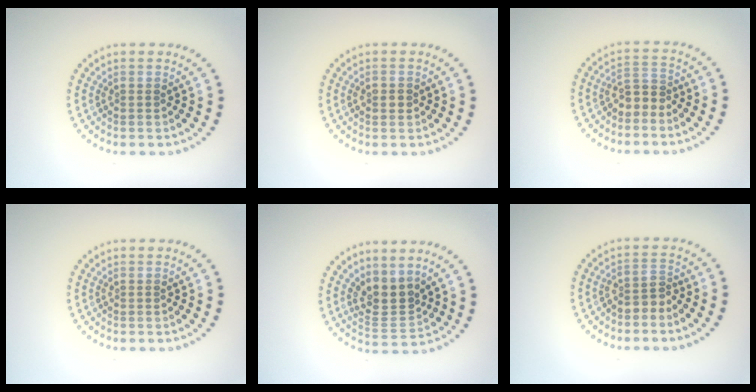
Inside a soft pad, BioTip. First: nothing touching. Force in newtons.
{"total": 1.6, "press": 1.6, "slide": 0.1}
{"total": 2.0, "press": 1.8, "slide": 1.0}
{"total": 0.0}
{"total": 3.2, "press": 2.8, "slide": 1.7}
{"total": 2.0, "press": 1.4, "slide": 1.3}